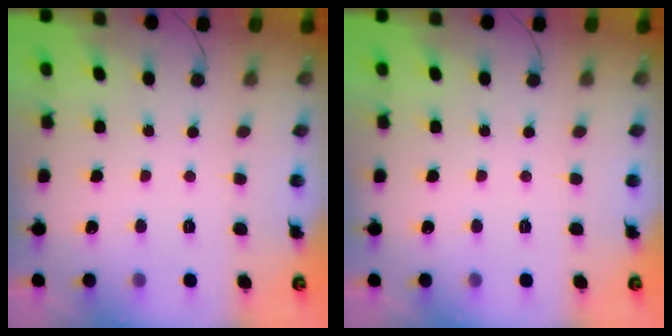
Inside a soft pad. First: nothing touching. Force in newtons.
{"total": 0.0}